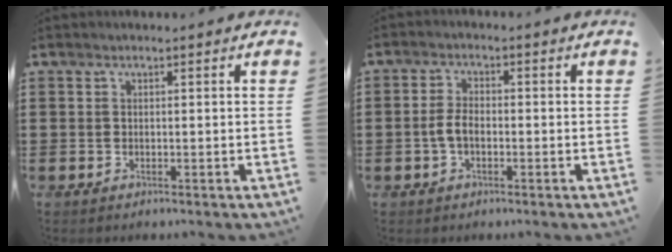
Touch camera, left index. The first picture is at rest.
{"total": 3.6, "force": [-1.0, 1.8, 3.0], "torque": [-0.078, -0.002, -0.025]}